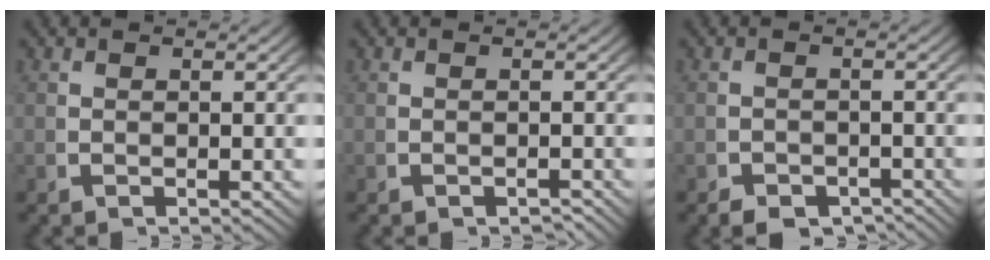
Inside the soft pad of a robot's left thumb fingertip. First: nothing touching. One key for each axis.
{"total": 1.1, "fx": -1.0, "fy": 0.2, "fz": 0.2, "tx": -0.003, "ty": -0.001, "tz": -0.016}
{"total": 2.8, "fx": -2.5, "fy": 1.0, "fz": 0.7, "tx": 0.000, "ty": -0.014, "tz": -0.040}